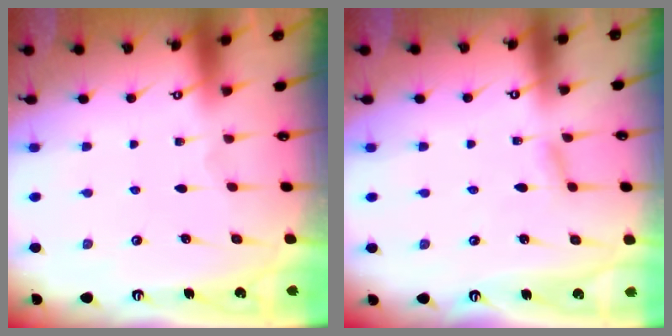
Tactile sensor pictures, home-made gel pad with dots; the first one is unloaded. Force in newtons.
{"total": 4.5, "press": 4.5, "slide": 0.3}